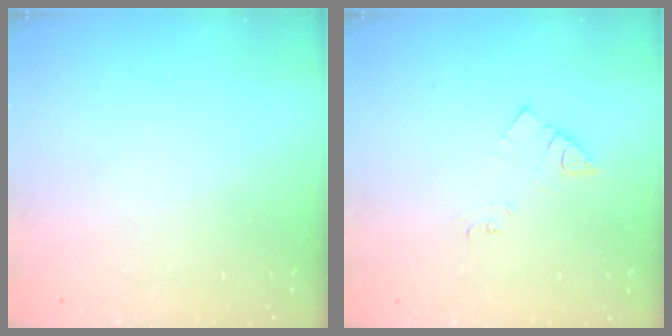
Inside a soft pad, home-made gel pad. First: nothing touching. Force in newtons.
{"total": 2.9, "press": 2.9, "slide": 0.6}